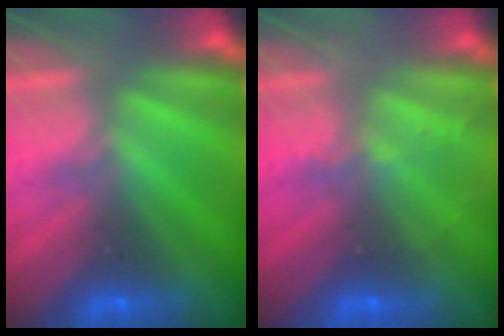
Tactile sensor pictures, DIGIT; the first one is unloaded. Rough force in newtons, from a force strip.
{"total": 1.9}